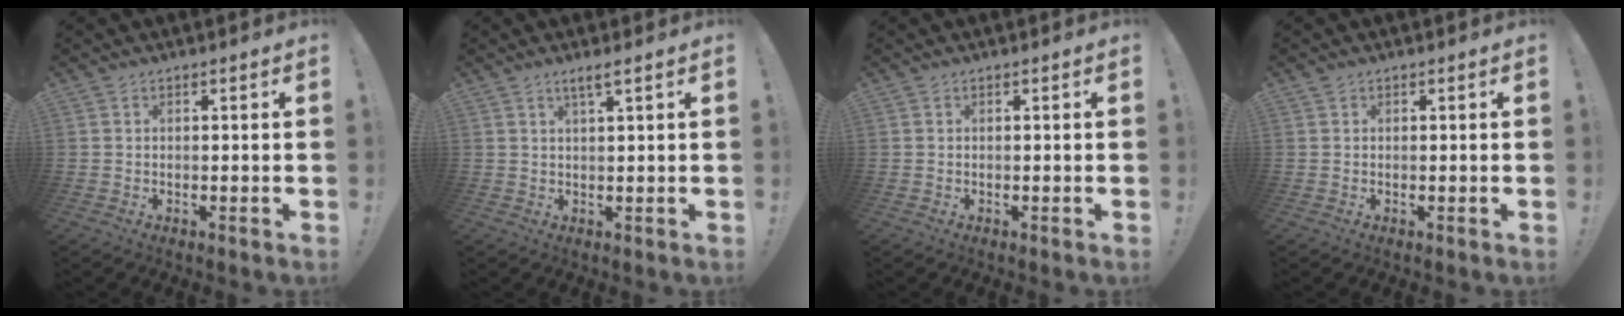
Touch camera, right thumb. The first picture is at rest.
{"total": 2.8, "force": [1.6, -0.2, 2.3], "torque": [-0.043, -0.003, 0.026]}
{"total": 0.0}
{"total": 0.5, "force": [0.4, 0.3, -0.1], "torque": [0.009, -0.003, 0.006]}